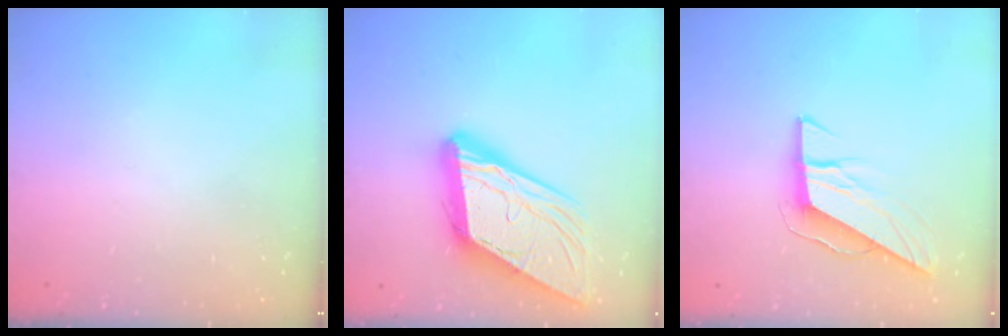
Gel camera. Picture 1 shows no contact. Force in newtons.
{"total": 17.5, "press": 17.4, "slide": 1.8}
{"total": 8.3, "press": 8.3, "slide": 0.2}